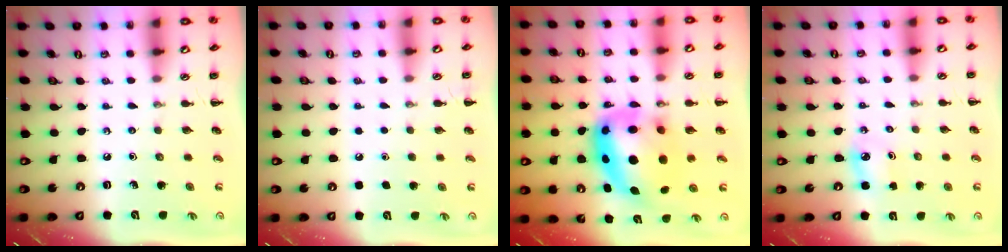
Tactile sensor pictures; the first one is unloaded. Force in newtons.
{"total": 1.8, "press": 1.8, "slide": 0.1}
{"total": 14.2, "press": 13.7, "slide": 3.5}
{"total": 3.2, "press": 3.1, "slide": 0.7}